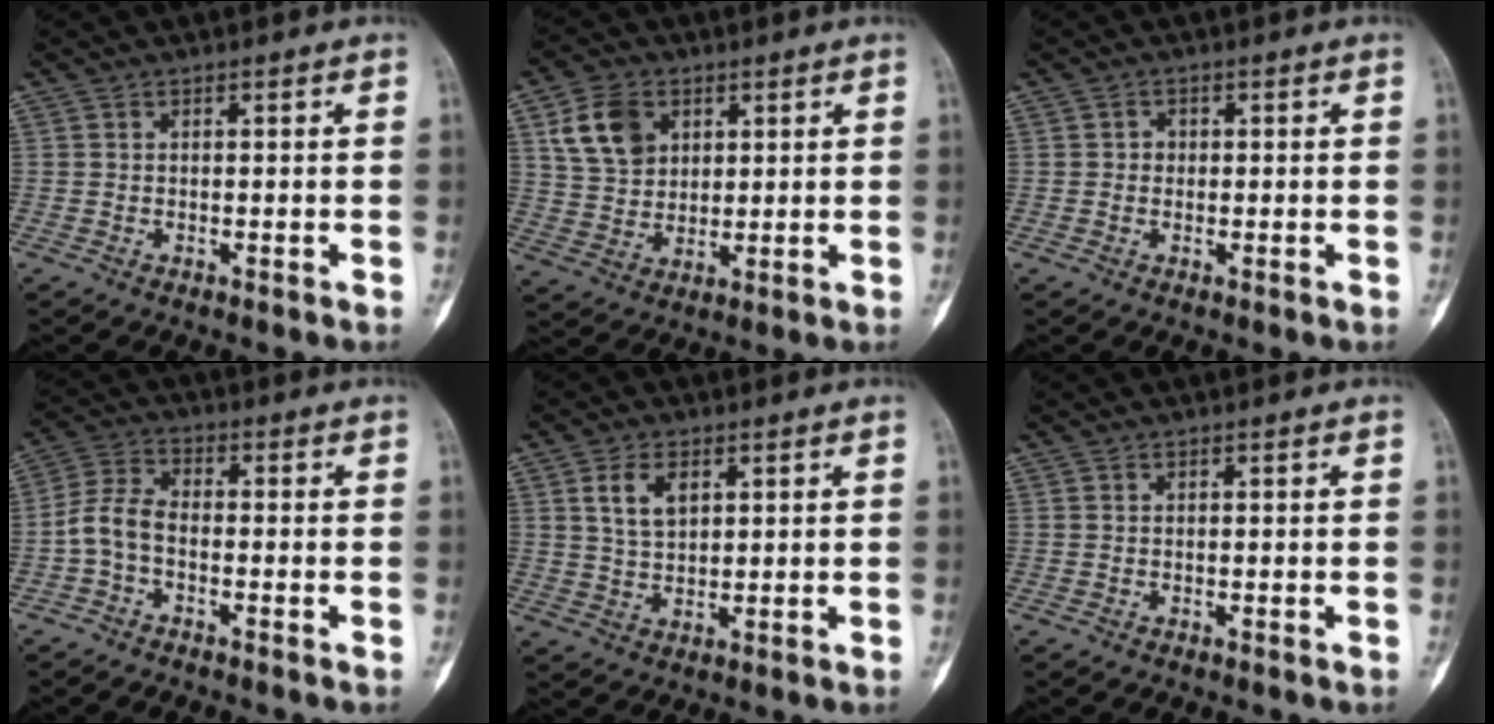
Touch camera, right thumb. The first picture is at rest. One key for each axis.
{"total": 9.7, "fx": 3.9, "fy": 7.2, "fz": 5.2, "tx": -0.075, "ty": -0.010, "tz": 0.081}
{"total": 1.4, "fx": 0.0, "fy": 1.3, "fz": 0.5, "tx": 0.005, "ty": 0.005, "tz": -0.002}
{"total": 5.5, "fx": -1.9, "fy": 3.1, "fz": 4.2, "tx": -0.090, "ty": 0.024, "tz": -0.049}
{"total": 5.7, "fx": 2.3, "fy": 3.3, "fz": 4.0, "tx": -0.063, "ty": -0.009, "tz": 0.046}
{"total": 0.0}